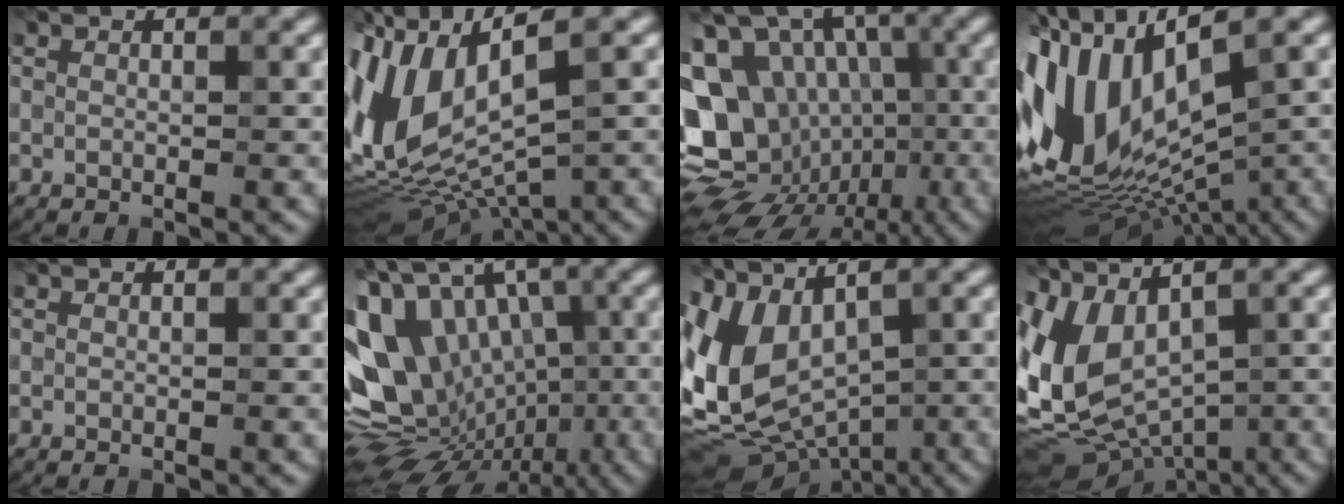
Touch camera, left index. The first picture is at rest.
{"total": 13.6, "force": [0.6, 6.1, 12.2], "torque": [-0.270, 0.000, 0.032]}
{"total": 16.3, "force": [-2.0, 13.3, 9.2], "torque": [-0.187, 0.002, -0.030]}
{"total": 15.0, "force": [-0.5, 6.7, 13.4], "torque": [-0.280, 0.010, 0.007]}
{"total": 0.0}
{"total": 17.0, "force": [-1.7, 11.9, 12.1], "torque": [-0.211, 0.007, -0.011]}
{"total": 9.9, "force": [-0.3, 6.4, 7.6], "torque": [-0.144, -0.019, 0.004]}
{"total": 9.0, "force": [-0.1, 5.7, 6.9], "torque": [-0.133, -0.019, 0.011]}